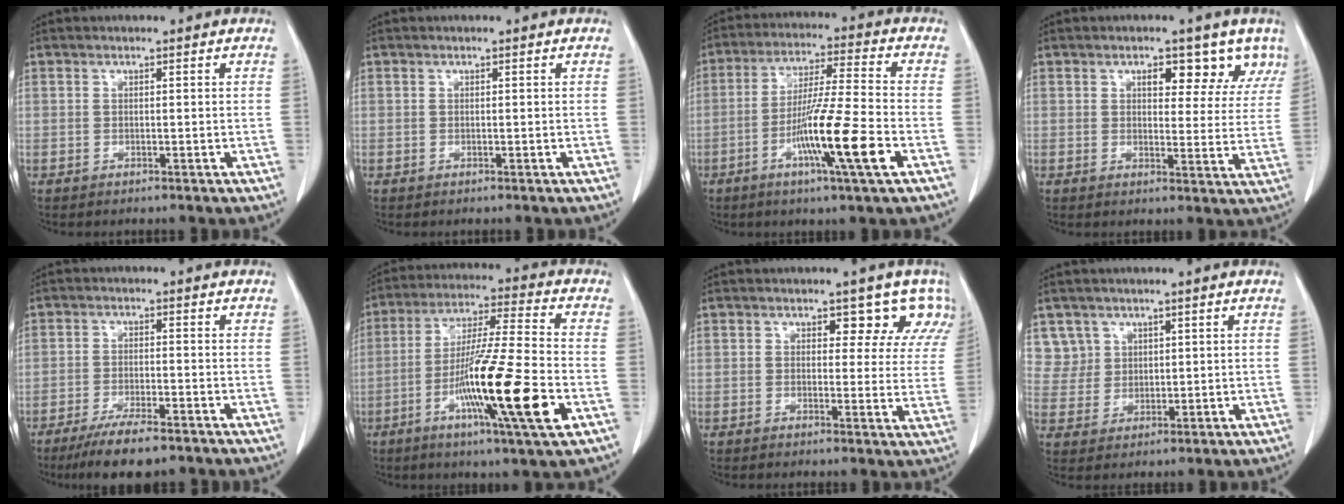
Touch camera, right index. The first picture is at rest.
{"total": 0.0}
{"total": 13.2, "force": [-4.9, -0.7, 12.2], "torque": [-0.224, -0.017, -0.092]}
{"total": 6.8, "force": [4.5, 3.5, 3.8], "torque": [-0.027, 0.000, 0.049]}
{"total": 8.5, "force": [-6.5, 1.3, 5.3], "torque": [-0.086, -0.018, -0.102]}
{"total": 18.2, "force": [-5.9, 0.0, 17.3], "torque": [-0.316, -0.021, -0.105]}
{"total": 7.0, "force": [5.1, 4.0, 2.8], "torque": [-0.005, -0.001, 0.035]}
{"total": 4.7, "force": [2.7, 3.9, -0.5], "torque": [0.022, 0.004, 0.057]}